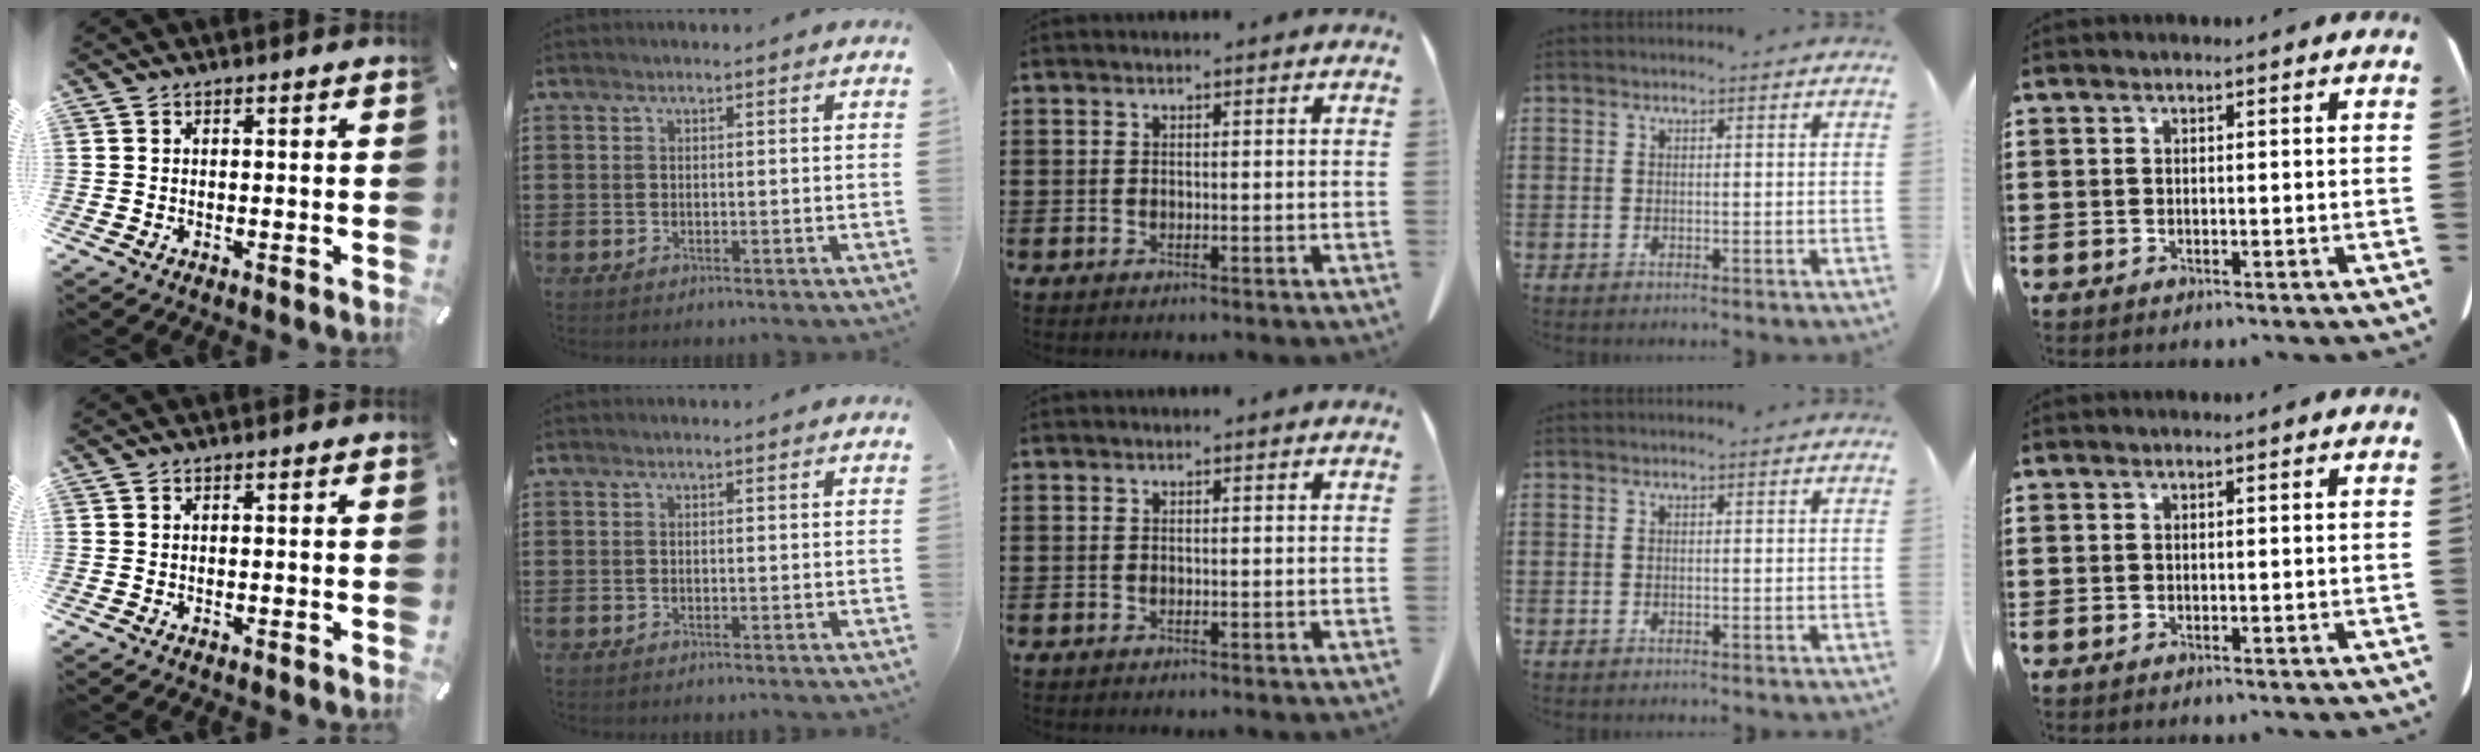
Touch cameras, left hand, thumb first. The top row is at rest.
{}